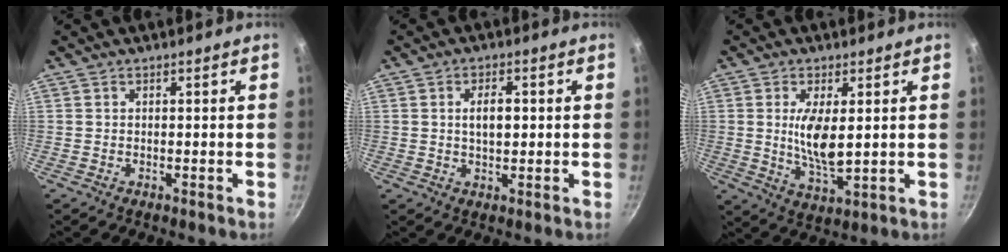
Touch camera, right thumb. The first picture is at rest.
{"total": 4.6, "force": [0.5, 2.3, 3.9], "torque": [-0.054, 0.003, 0.007]}
{"total": 8.6, "force": [1.2, 3.2, 7.9], "torque": [-0.146, -0.019, 0.028]}